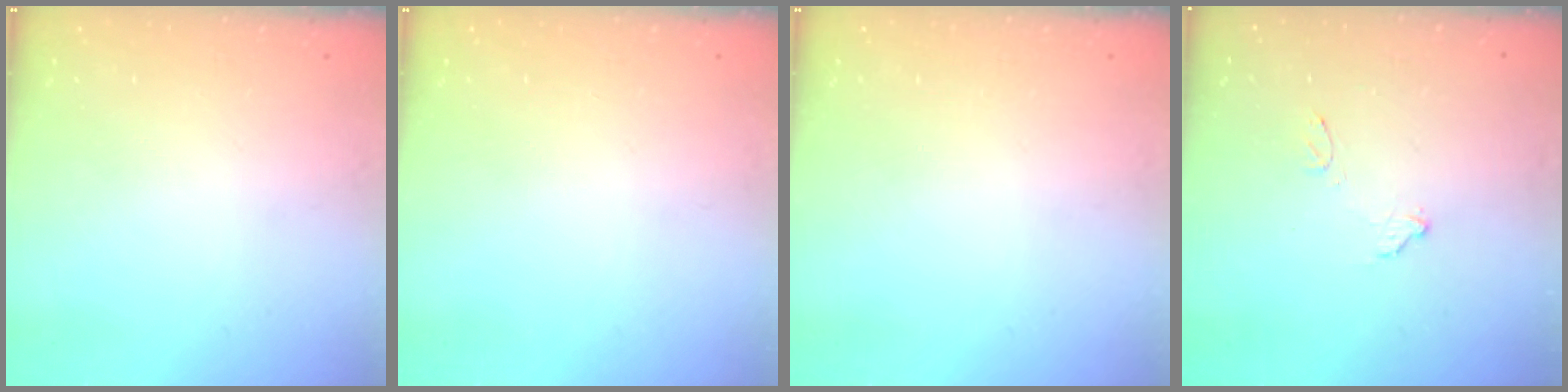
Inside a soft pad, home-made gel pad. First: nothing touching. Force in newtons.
{"total": 0.0}
{"total": 0.0}
{"total": 8.7, "press": 8.6, "slide": 0.6}